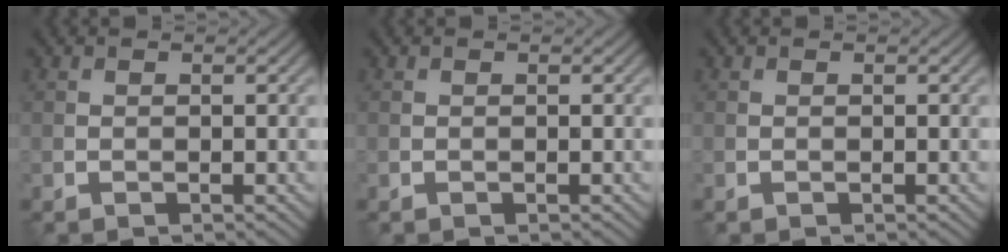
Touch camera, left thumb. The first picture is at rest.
{"total": 0.0}
{"total": 0.0}